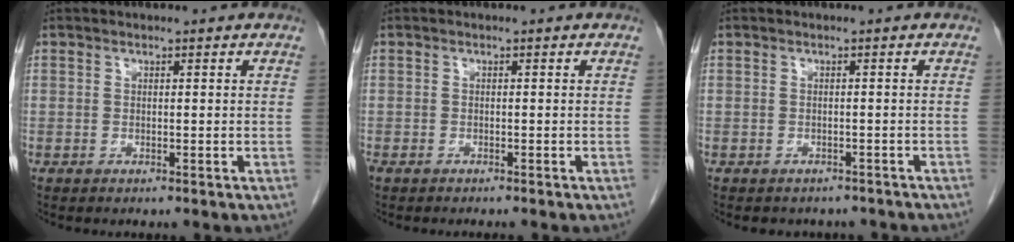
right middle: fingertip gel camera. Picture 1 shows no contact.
{"total": 2.0, "force": [-1.7, 0.5, 1.0], "torque": [-0.019, -0.005, -0.020]}
{"total": 4.7, "force": [-4.1, 2.1, 0.6], "torque": [-0.006, 0.006, -0.043]}